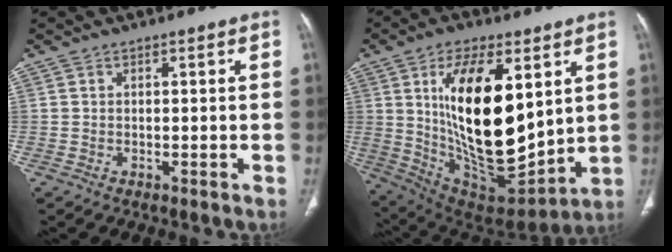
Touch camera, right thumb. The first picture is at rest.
{"total": 26.2, "force": [5.9, 12.0, 22.5], "torque": [-0.372, -0.048, 0.116]}